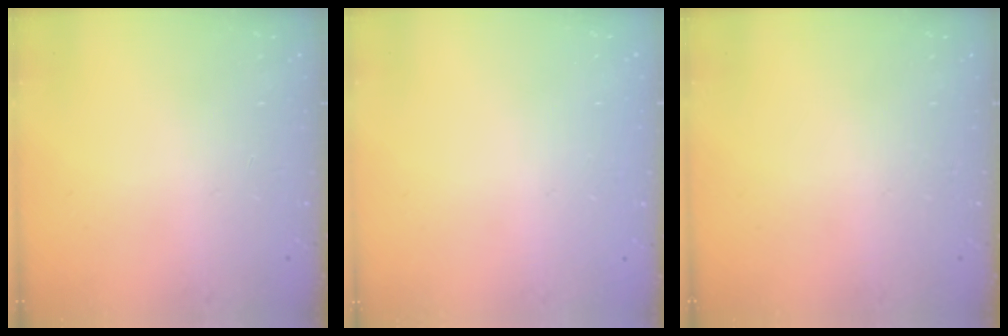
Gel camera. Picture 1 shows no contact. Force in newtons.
{"total": 0.0}
{"total": 0.0}